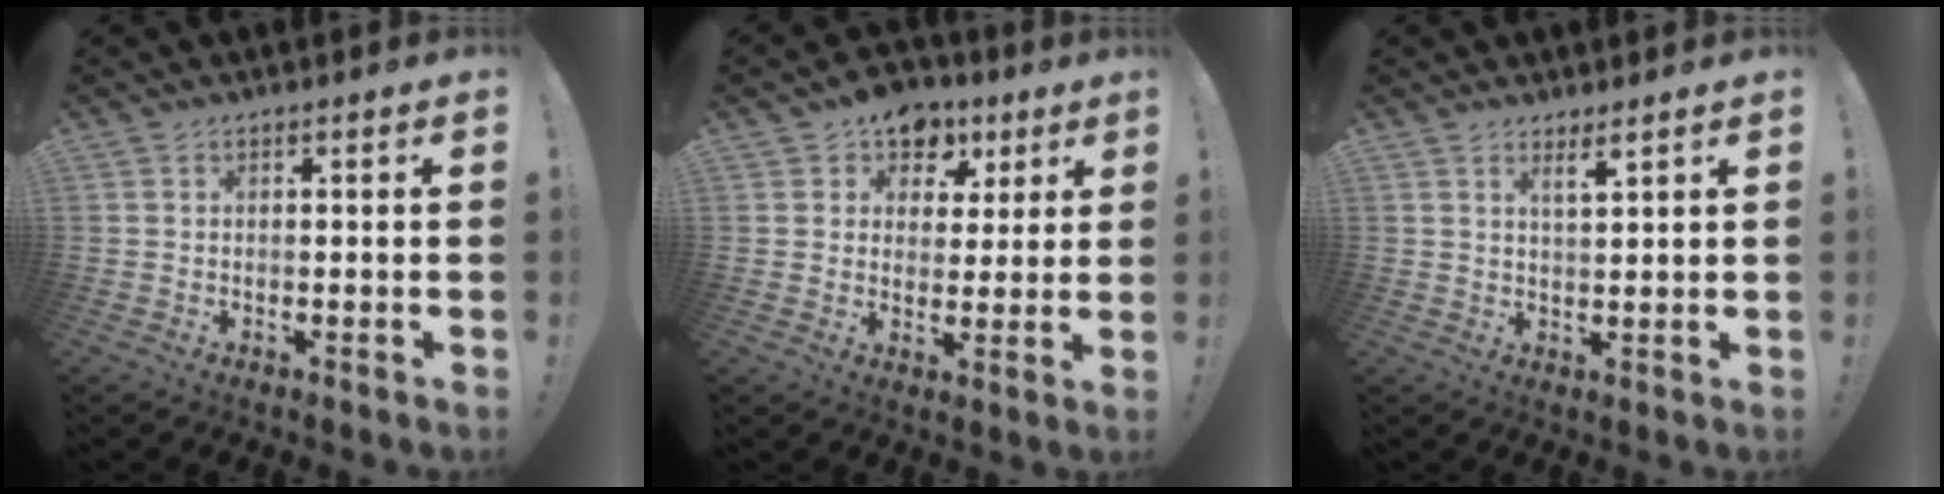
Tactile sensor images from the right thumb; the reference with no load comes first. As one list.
[{"total": 8.9, "force": [5.3, 6.8, 2.5], "torque": [-0.019, -0.031, 0.100]}, {"total": 3.5, "force": [2.9, 0.3, 1.9], "torque": [-0.019, -0.024, 0.046]}]